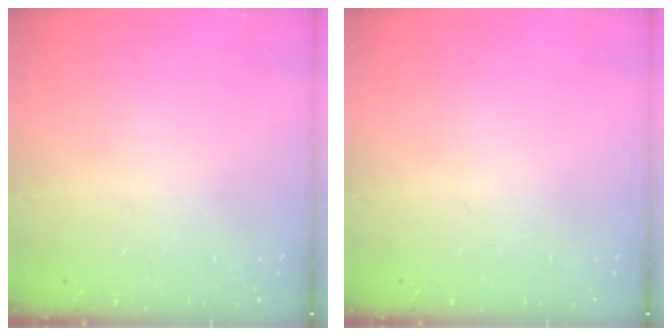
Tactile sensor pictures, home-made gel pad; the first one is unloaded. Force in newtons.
{"total": 0.0}